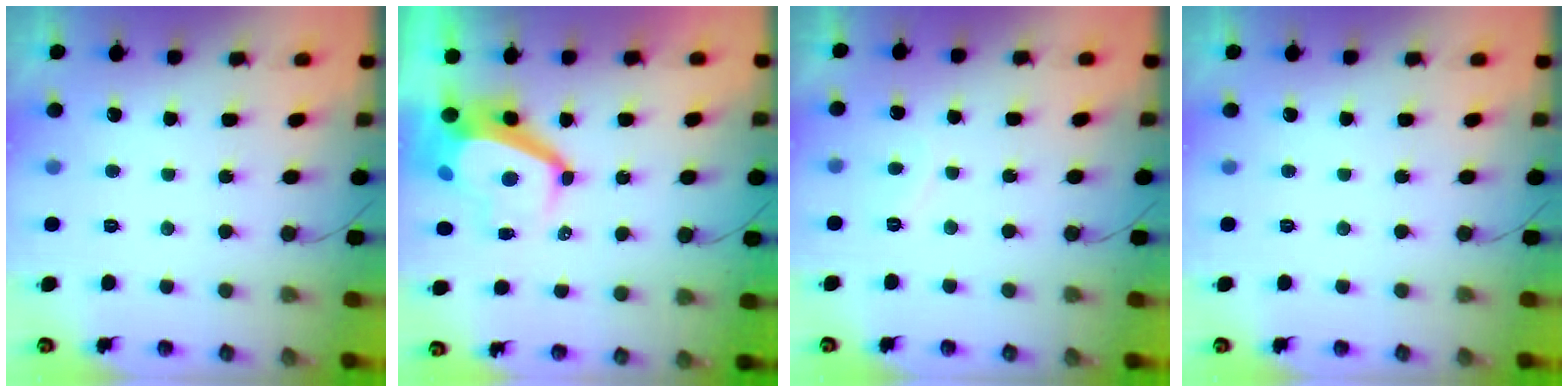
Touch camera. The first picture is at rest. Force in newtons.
{"total": 6.7, "press": 6.6, "slide": 0.9}
{"total": 1.4, "press": 1.3, "slide": 0.5}
{"total": 0.0}